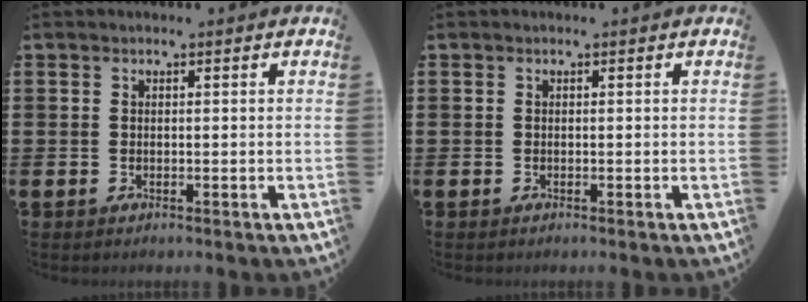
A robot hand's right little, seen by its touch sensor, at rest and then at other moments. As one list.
[{"total": 0.0}]